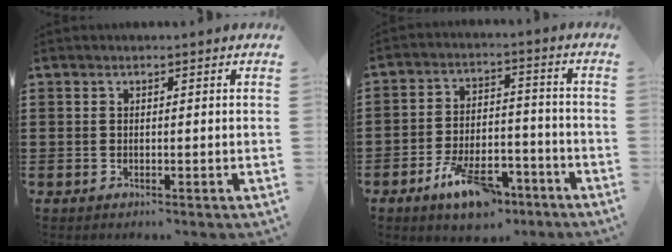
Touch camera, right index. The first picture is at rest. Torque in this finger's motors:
{"motor_torque": [1.12, -1.02, 0.55, 0.17]}